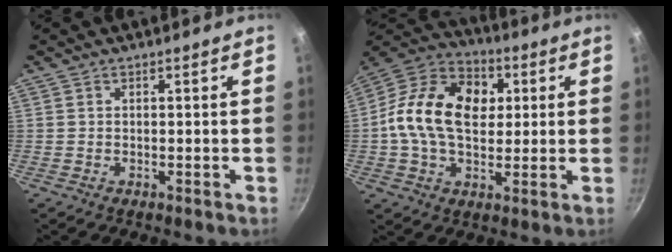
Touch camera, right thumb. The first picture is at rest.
{"total": 18.3, "force": [2.1, 12.6, 13.1], "torque": [-0.202, 0.022, 0.016]}